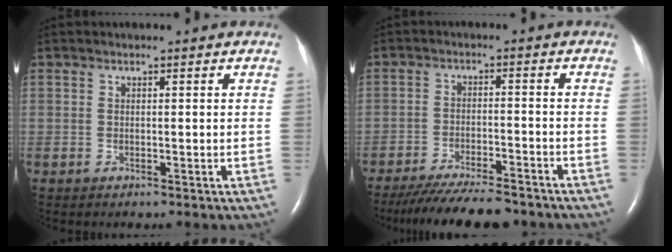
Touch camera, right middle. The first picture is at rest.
{"total": 13.1, "force": [-11.8, 1.8, 5.6], "torque": [-0.095, -0.018, -0.173]}